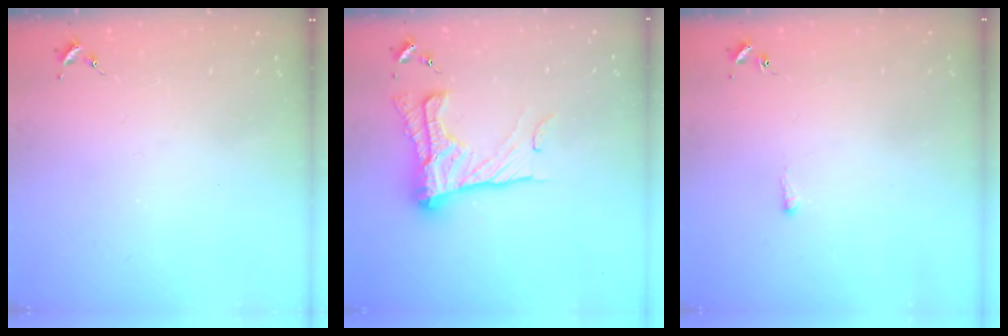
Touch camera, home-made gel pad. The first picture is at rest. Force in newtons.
{"total": 20.0, "press": 19.9, "slide": 1.4}
{"total": 1.5, "press": 1.5, "slide": 0.4}